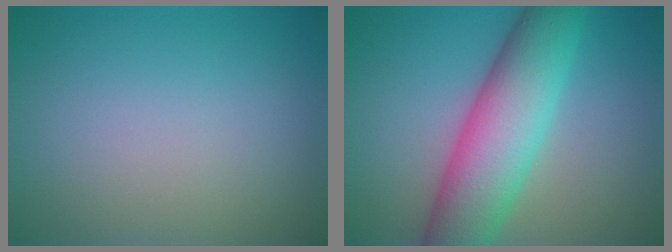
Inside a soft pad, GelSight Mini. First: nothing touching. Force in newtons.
{"total": 8.8, "press": 8.8, "slide": 0.2}